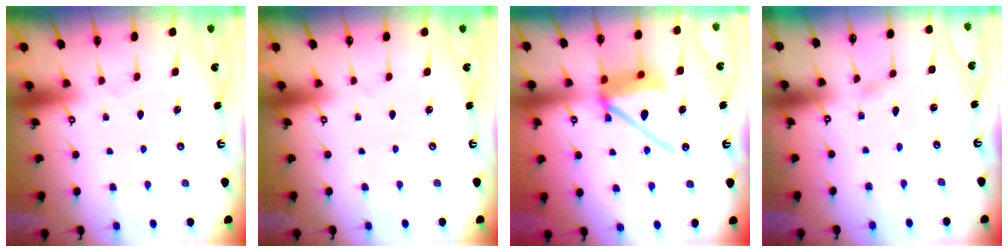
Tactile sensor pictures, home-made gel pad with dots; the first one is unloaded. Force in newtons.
{"total": 0.0}
{"total": 12.3, "press": 12.2, "slide": 1.7}
{"total": 1.3, "press": 1.3, "slide": 0.1}